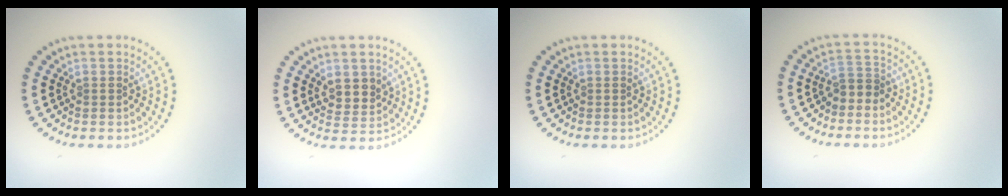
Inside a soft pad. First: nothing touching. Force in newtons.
{"total": 2.1, "press": 1.9, "slide": 0.8}
{"total": 0.0}
{"total": 1.5, "press": 1.0, "slide": 1.1}